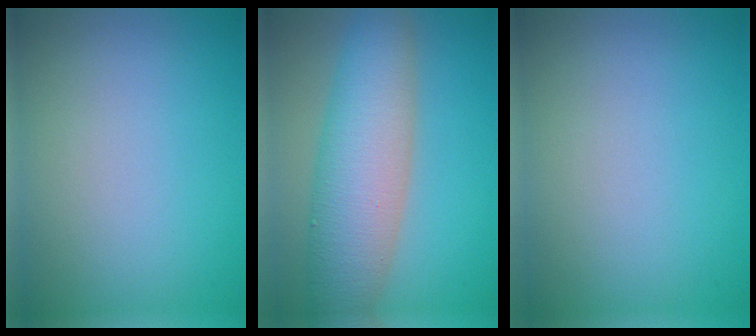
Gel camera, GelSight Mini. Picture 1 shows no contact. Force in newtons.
{"total": 8.4, "press": 8.4, "slide": 0.3}
{"total": 0.0}